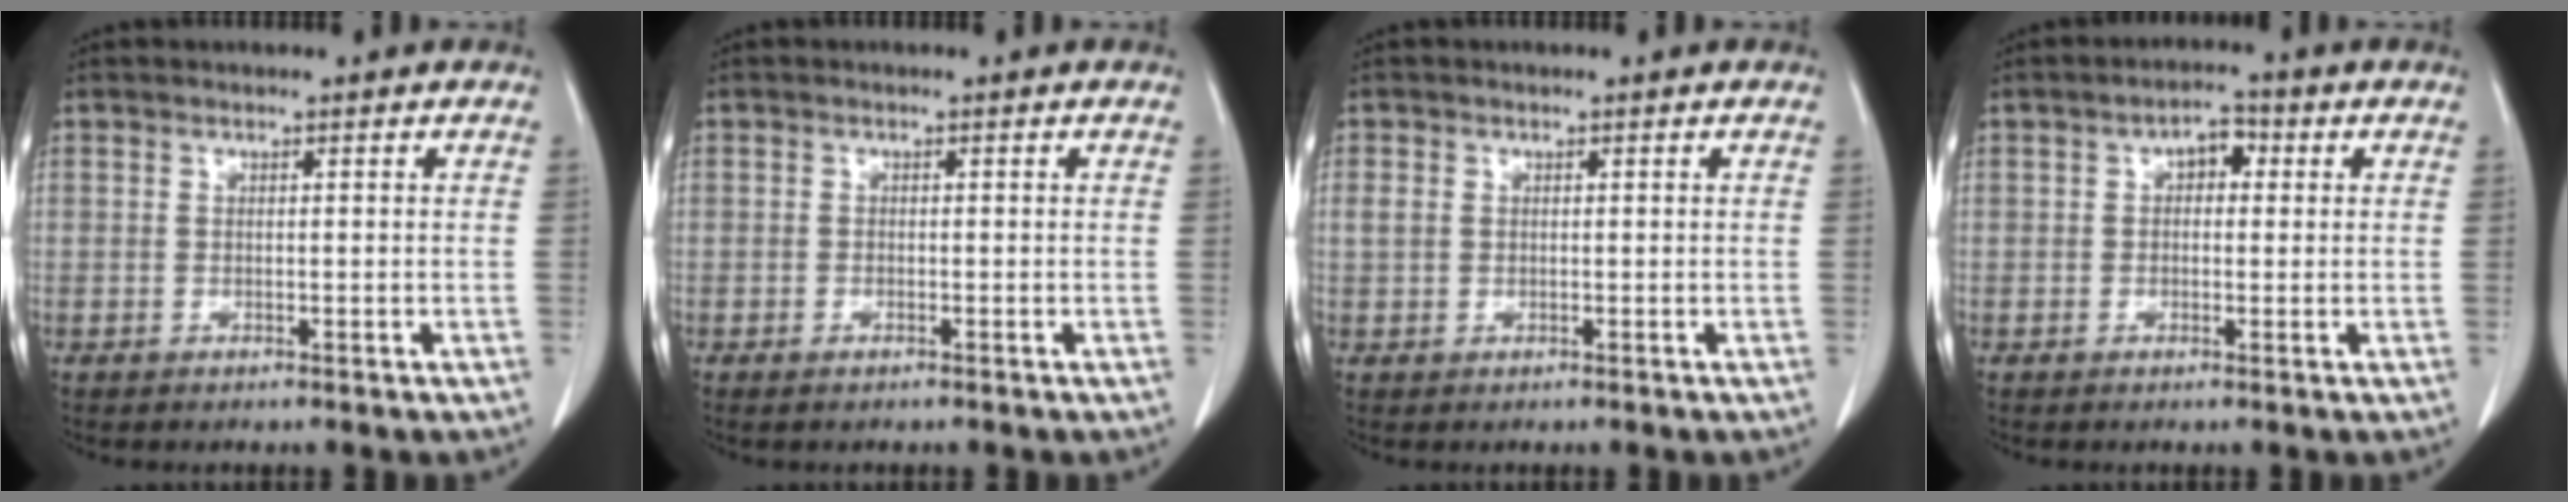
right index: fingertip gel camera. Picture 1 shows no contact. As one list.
[{"total": 0.8, "force": [-0.6, 0.3, 0.5], "torque": [-0.012, -0.002, -0.007]}, {"total": 1.5, "force": [0.3, 1.2, 0.8], "torque": [-0.021, 0.013, 0.012]}, {"total": 3.2, "force": [0.7, 1.9, 2.5], "torque": [-0.035, 0.015, 0.007]}]